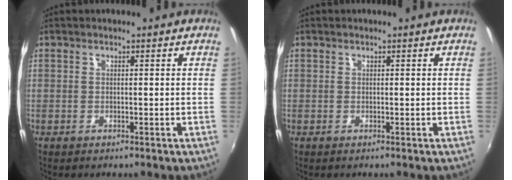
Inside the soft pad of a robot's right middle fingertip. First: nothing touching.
{"total": 0.0}